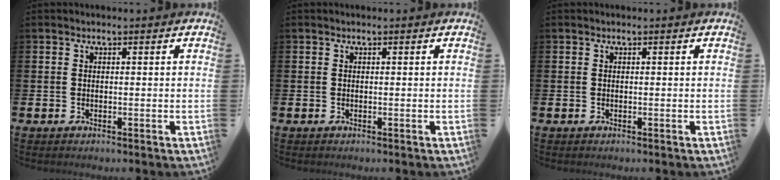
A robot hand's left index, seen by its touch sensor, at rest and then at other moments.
{"total": 0.0}
{"total": 0.0}